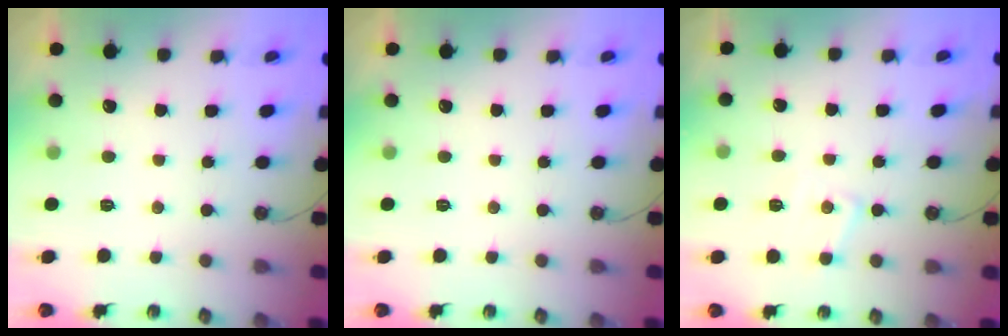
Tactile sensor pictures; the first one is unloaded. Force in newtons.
{"total": 0.0}
{"total": 7.6, "press": 7.6, "slide": 0.5}